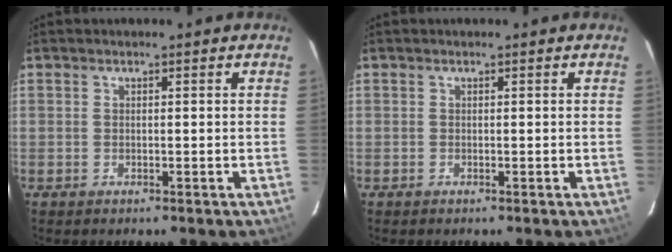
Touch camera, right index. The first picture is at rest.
{"total": 0.0}